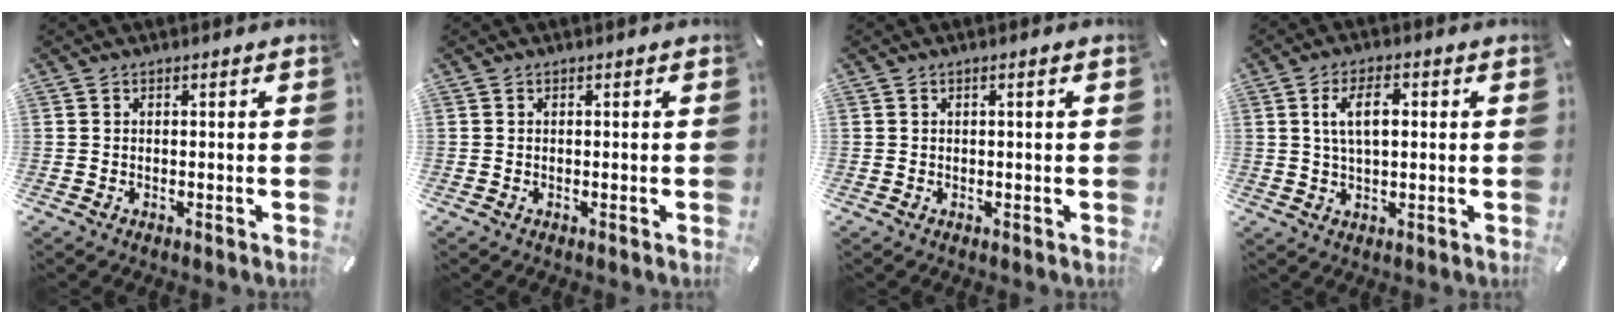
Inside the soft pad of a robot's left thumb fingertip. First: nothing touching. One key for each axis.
{"total": 0.0}
{"total": 1.0, "fx": 0.2, "fy": 0.2, "fz": 0.9, "tx": -0.016, "ty": 0.000, "tz": 0.002}
{"total": 7.4, "fx": 1.7, "fy": 3.7, "fz": 6.2, "tx": -0.111, "ty": 0.007, "tz": 0.025}